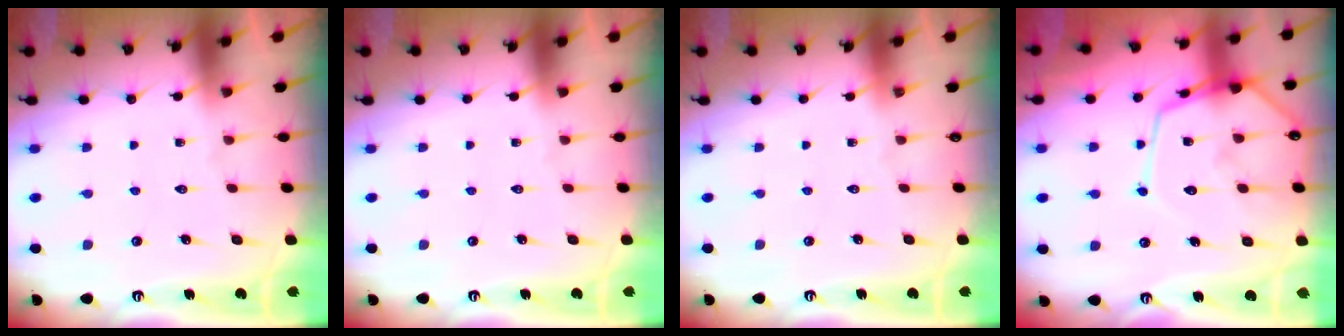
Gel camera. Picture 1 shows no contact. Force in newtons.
{"total": 0.0}
{"total": 0.0}
{"total": 14.6, "press": 14.6, "slide": 1.5}